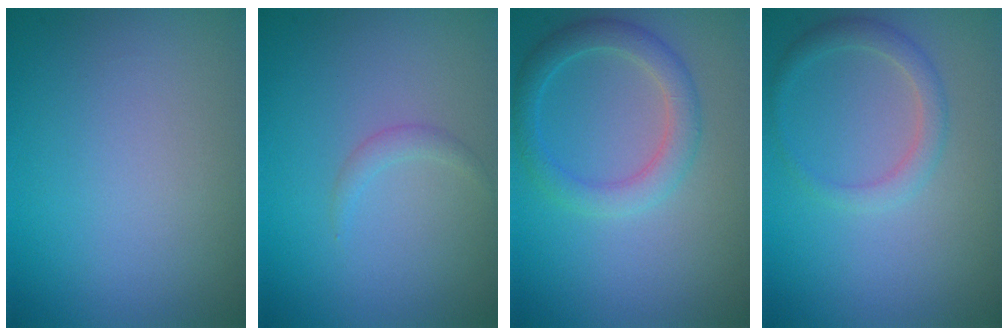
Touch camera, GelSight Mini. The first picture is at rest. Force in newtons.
{"total": 0.9, "press": 0.9, "slide": 0.1}
{"total": 3.0, "press": 3.0, "slide": 0.2}
{"total": 1.9, "press": 1.9, "slide": 0.1}